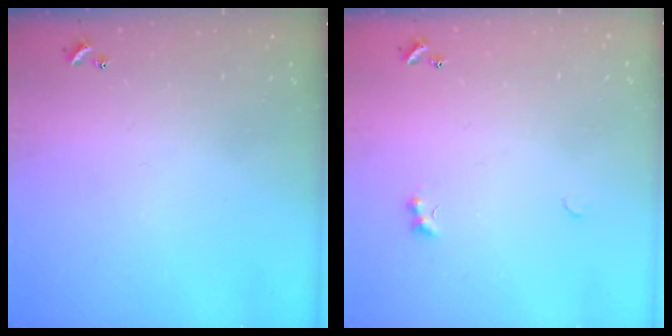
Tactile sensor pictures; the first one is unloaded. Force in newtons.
{"total": 1.8, "press": 1.7, "slide": 0.4}